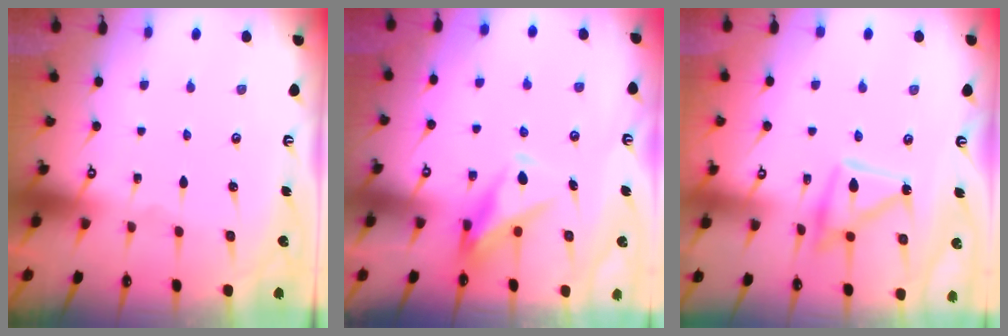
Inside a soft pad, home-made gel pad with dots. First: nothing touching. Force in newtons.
{"total": 10.3, "press": 10.3, "slide": 0.9}
{"total": 12.6, "press": 12.6, "slide": 1.1}